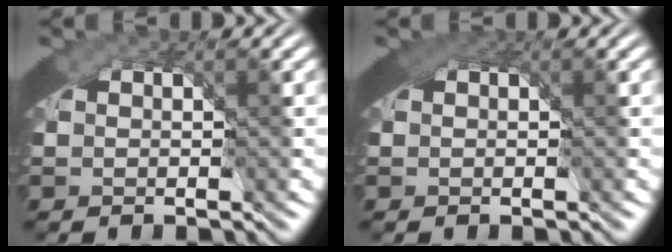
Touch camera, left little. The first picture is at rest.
{"total": 0.0}